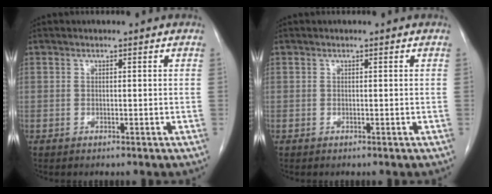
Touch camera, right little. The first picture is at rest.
{"total": 0.0}